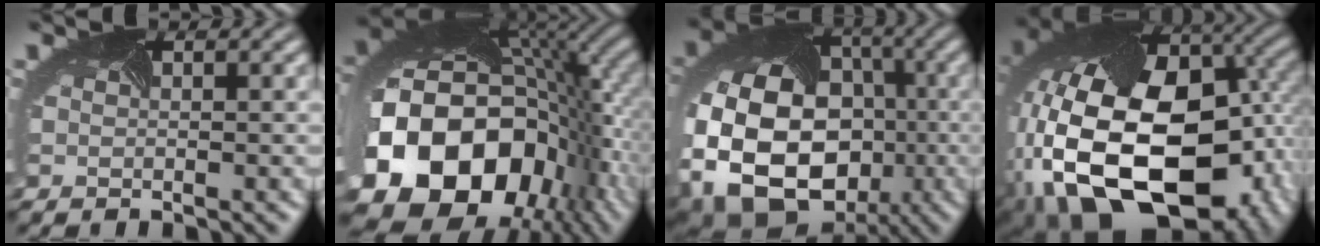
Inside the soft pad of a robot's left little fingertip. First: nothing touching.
{"total": 18.4, "force": [-5.9, 13.2, 11.3], "torque": [-0.242, -0.047, -0.086]}
{"total": 17.7, "force": [-5.6, 13.2, 10.3], "torque": [-0.196, -0.027, -0.095]}
{"total": 21.2, "force": [-4.7, 13.8, 15.4], "torque": [-0.339, -0.056, -0.049]}